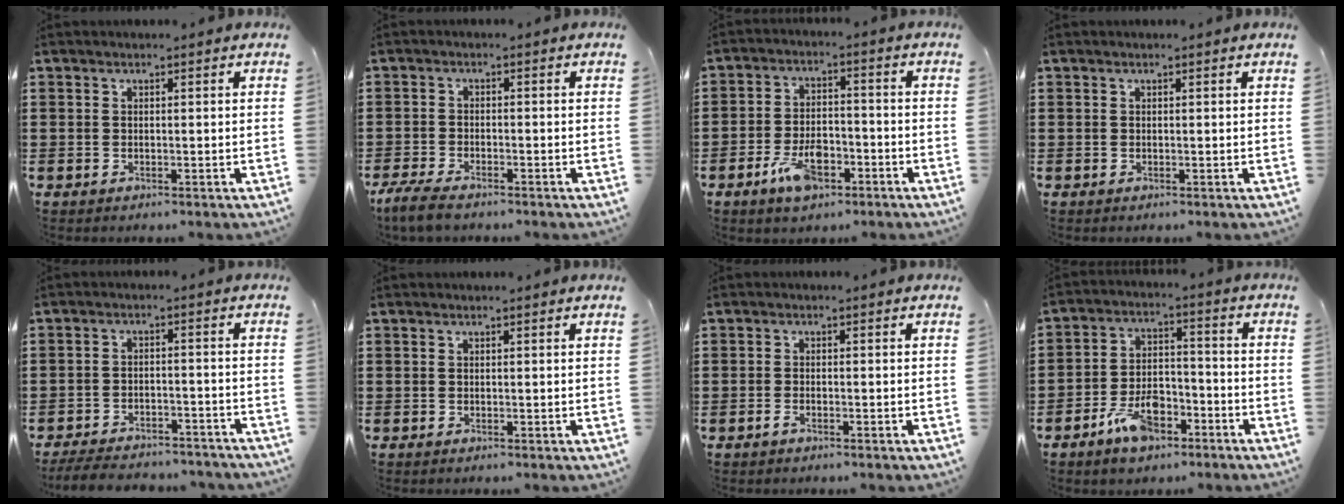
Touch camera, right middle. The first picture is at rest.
{"total": 3.5, "force": [-3.0, 0.8, 1.5], "torque": [-0.048, -0.004, -0.066]}
{"total": 7.0, "force": [-4.0, 3.2, 4.7], "torque": [-0.099, 0.007, -0.076]}
{"total": 0.0}
{"total": 5.0, "force": [-4.9, 0.6, 1.0], "torque": [-0.018, 0.006, -0.099]}
{"total": 0.0}
{"total": 1.0, "force": [-0.8, 0.2, 0.6], "torque": [-0.021, -0.006, -0.016]}
{"total": 7.6, "force": [-4.9, 3.5, 4.5], "torque": [-0.096, 0.013, -0.094]}